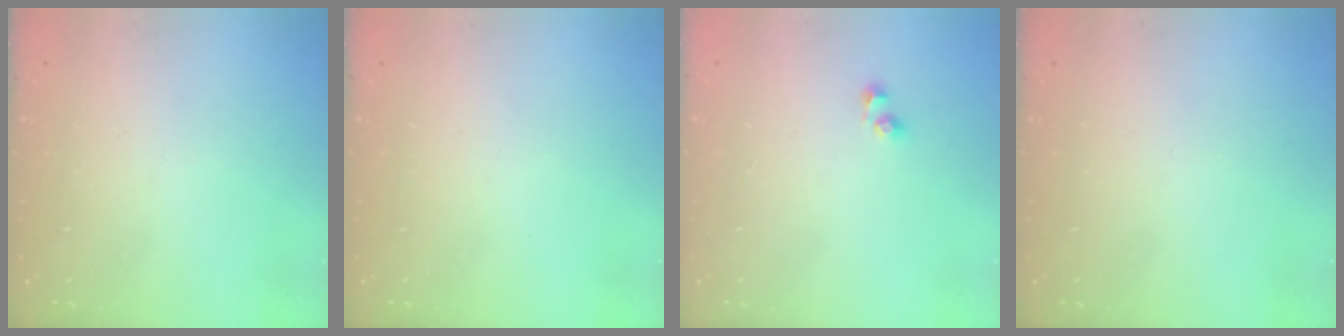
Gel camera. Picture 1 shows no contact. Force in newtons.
{"total": 0.0}
{"total": 2.6, "press": 2.3, "slide": 1.2}
{"total": 0.0}